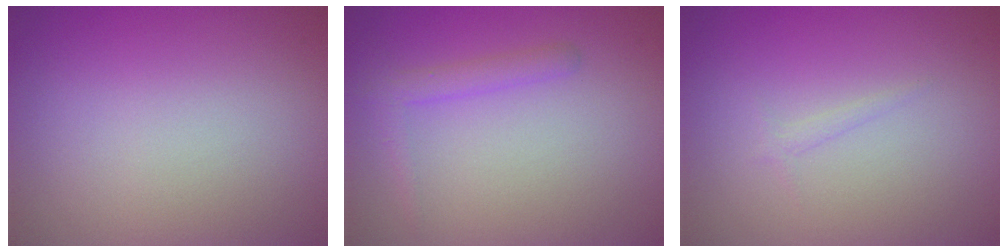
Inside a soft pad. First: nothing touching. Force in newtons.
{"total": 1.7, "press": 1.7, "slide": 0.1}
{"total": 0.6, "press": 0.6, "slide": 0.0}